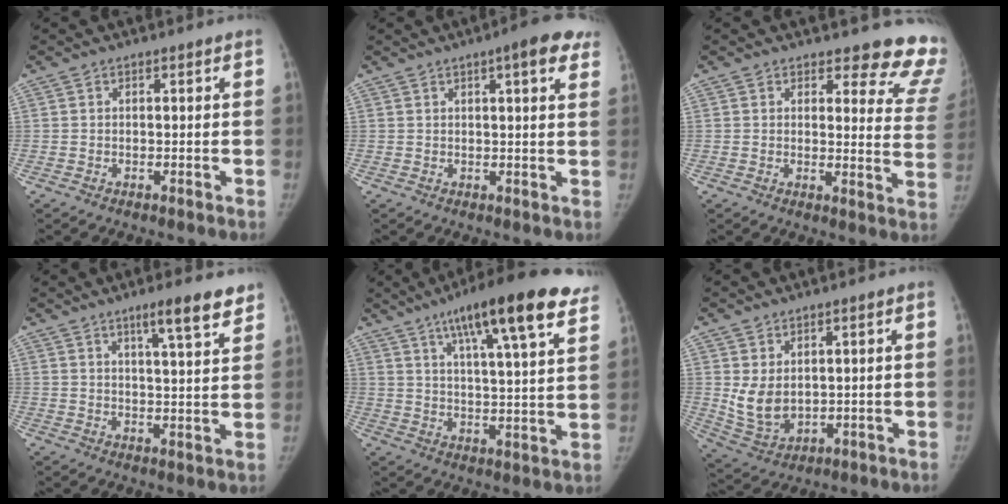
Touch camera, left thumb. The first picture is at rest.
{"total": 8.1, "force": [4.7, 1.8, 6.4], "torque": [-0.058, -0.006, 0.051]}
{"total": 13.9, "force": [13.0, 4.1, 2.8], "torque": [0.025, -0.127, 0.110]}
{"total": 8.2, "force": [5.7, 1.1, 5.8], "torque": [-0.074, -0.034, 0.082]}
{"total": 21.1, "force": [12.8, 3.9, 16.4], "torque": [-0.229, -0.025, 0.187]}
{"total": 7.2, "force": [1.2, 5.0, 5.0], "torque": [-0.082, -0.016, 0.046]}